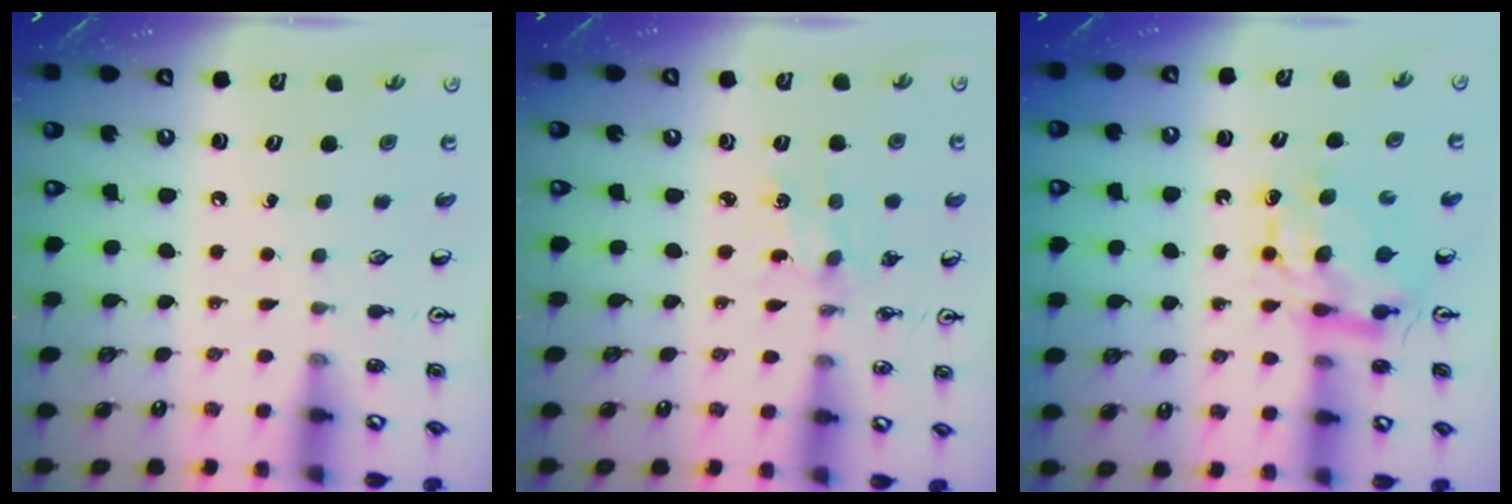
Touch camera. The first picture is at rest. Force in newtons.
{"total": 2.7, "press": 2.6, "slide": 0.4}
{"total": 7.3, "press": 7.3, "slide": 0.4}